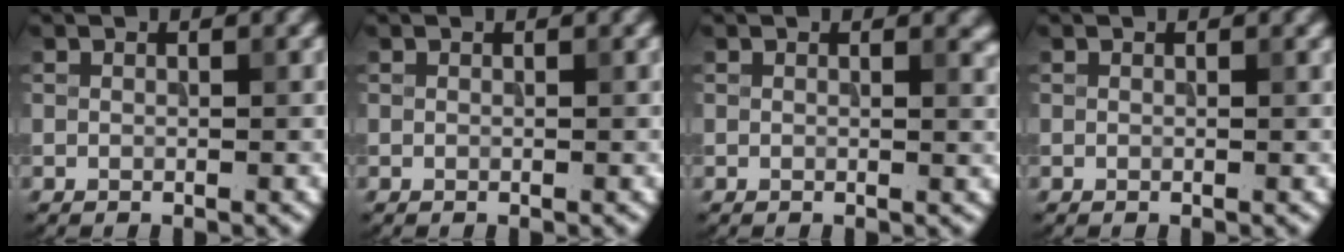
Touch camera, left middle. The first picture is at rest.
{"total": 0.0}
{"total": 1.0, "force": [0.8, 0.3, 0.5], "torque": [-0.006, -0.004, 0.015]}
{"total": 0.0}